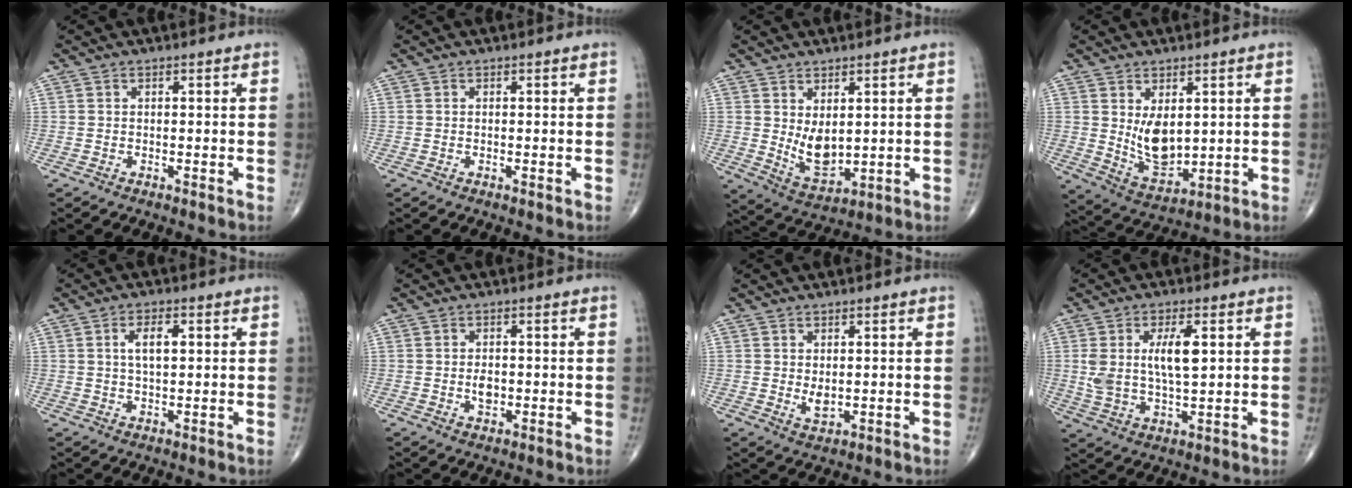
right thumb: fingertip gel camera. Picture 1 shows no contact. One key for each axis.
{"total": 0.0}
{"total": 7.1, "fx": 1.3, "fy": 3.9, "fz": 5.8, "tx": -0.085, "ty": -0.025, "tz": 0.041}
{"total": 8.7, "fx": 1.6, "fy": 4.9, "fz": 6.9, "tx": -0.099, "ty": -0.026, "tz": 0.049}
{"total": 4.3, "fx": 1.0, "fy": 1.9, "fz": 3.7, "tx": -0.067, "ty": 0.001, "tz": 0.018}
{"total": 2.6, "fx": -0.3, "fy": 1.7, "fz": 1.9, "tx": -0.029, "ty": 0.000, "tz": -0.004}
{"total": 2.6, "fx": 0.2, "fy": 1.4, "fz": 2.2, "tx": -0.034, "ty": -0.009, "tz": 0.010}
{"total": 9.1, "fx": 2.1, "fy": 3.6, "fz": 8.0, "tx": -0.153, "ty": -0.004, "tz": 0.044}